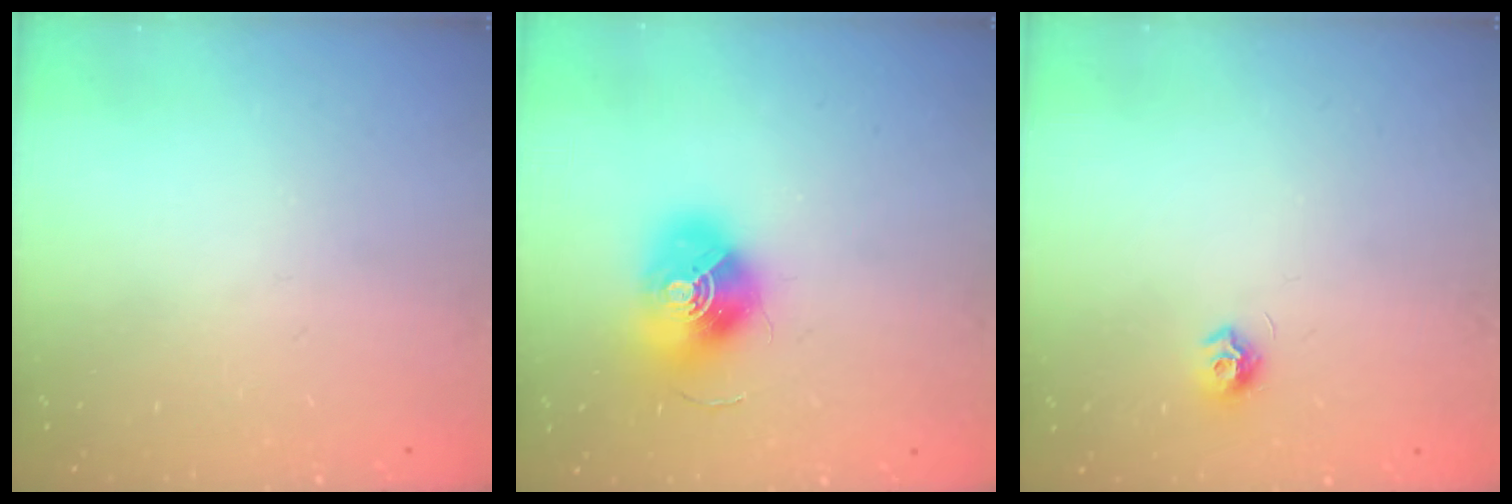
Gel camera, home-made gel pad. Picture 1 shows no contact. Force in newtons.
{"total": 16.2, "press": 16.2, "slide": 0.5}
{"total": 7.2, "press": 7.2, "slide": 0.4}